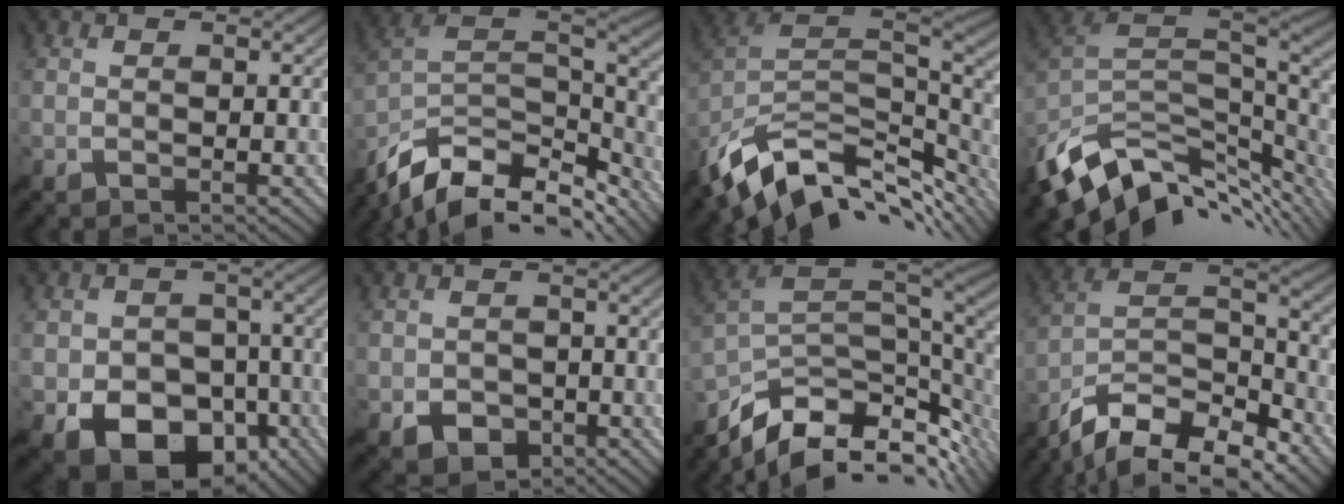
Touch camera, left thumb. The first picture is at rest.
{"total": 15.6, "force": [-10.5, 7.4, 8.9], "torque": [-0.222, -0.023, -0.171]}
{"total": 13.7, "force": [-6.5, 7.4, 9.5], "torque": [-0.220, -0.019, -0.115]}
{"total": 12.4, "force": [-5.5, 6.4, 9.2], "torque": [-0.210, -0.019, -0.088]}
{"total": 11.6, "force": [-4.8, 8.4, 6.4], "torque": [-0.116, -0.034, -0.082]}
{"total": 3.7, "force": [-1.4, 3.1, 1.5], "torque": [-0.031, -0.011, -0.024]}
{"total": 13.2, "force": [-5.8, 6.9, 9.7], "torque": [-0.206, -0.027, -0.089]}
{"total": 14.7, "force": [-11.3, 4.9, 8.1], "torque": [-0.187, -0.001, -0.197]}